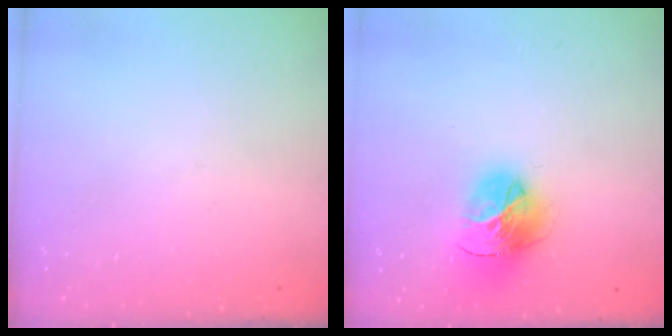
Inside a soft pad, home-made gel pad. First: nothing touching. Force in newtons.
{"total": 16.0, "press": 15.9, "slide": 1.7}